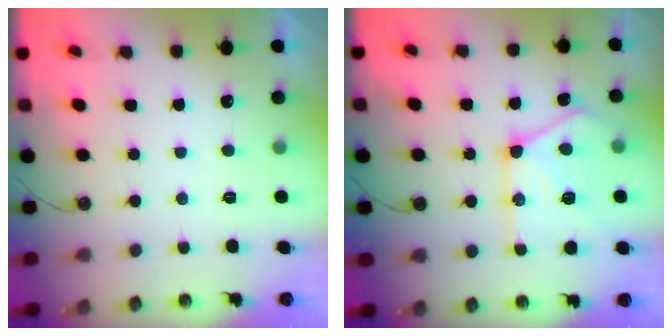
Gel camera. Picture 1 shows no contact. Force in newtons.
{"total": 18.1, "press": 18.0, "slide": 1.4}